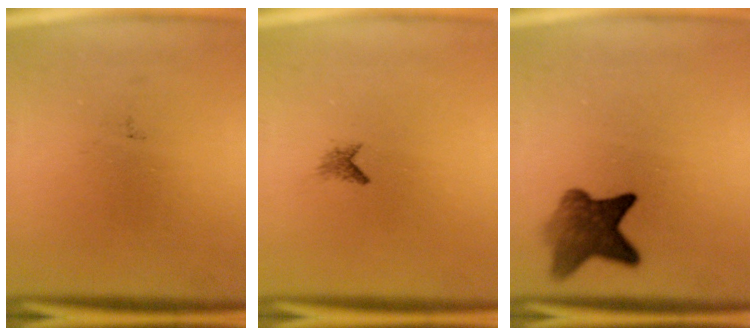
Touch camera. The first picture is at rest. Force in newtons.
{"total": 0.9}
{"total": 6.5}